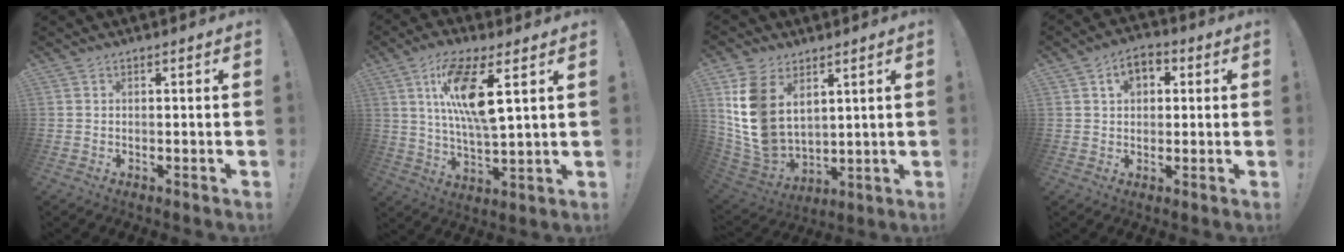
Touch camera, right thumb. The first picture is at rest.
{"total": 14.6, "force": [5.6, 4.2, 12.8], "torque": [-0.230, -0.015, 0.089]}
{"total": 14.7, "force": [5.7, 10.1, 9.0], "torque": [-0.209, -0.039, 0.111]}
{"total": 6.0, "force": [1.7, 4.4, 3.7], "torque": [-0.053, 0.005, 0.029]}